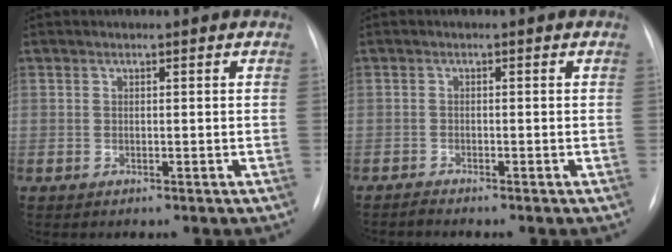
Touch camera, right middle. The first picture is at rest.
{"total": 0.7, "force": [-0.7, -0.2, 0.0], "torque": [-0.003, -0.005, -0.014]}